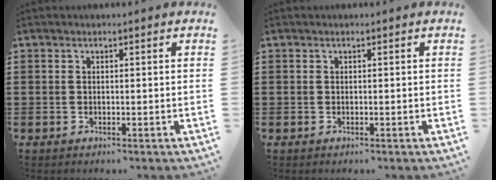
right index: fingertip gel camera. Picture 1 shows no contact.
{"total": 0.0}